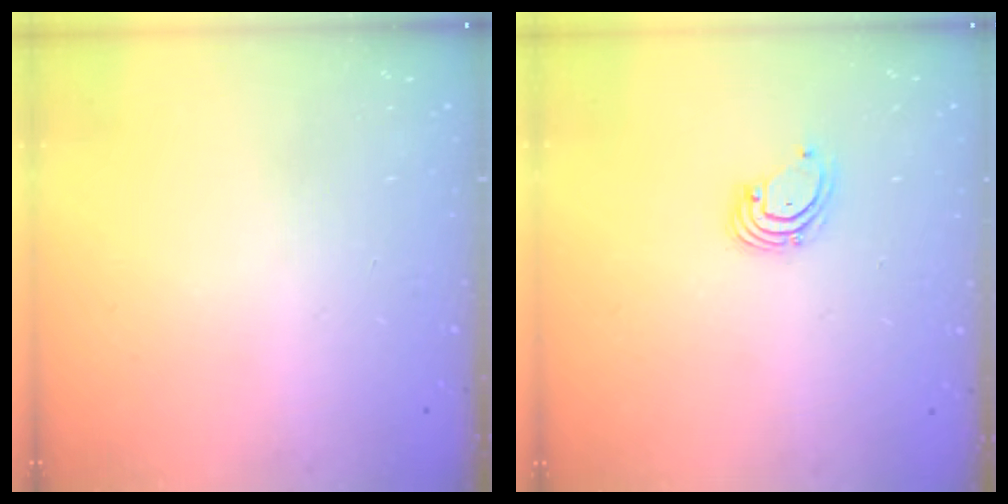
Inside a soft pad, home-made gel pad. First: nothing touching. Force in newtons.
{"total": 1.8, "press": 1.8, "slide": 0.2}